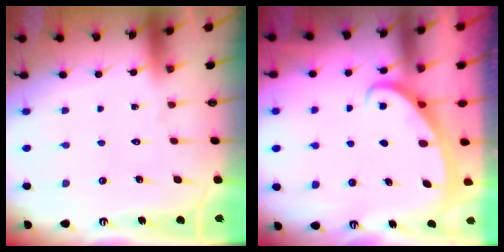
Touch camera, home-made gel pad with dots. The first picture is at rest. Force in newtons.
{"total": 2.5, "press": 2.5, "slide": 0.4}